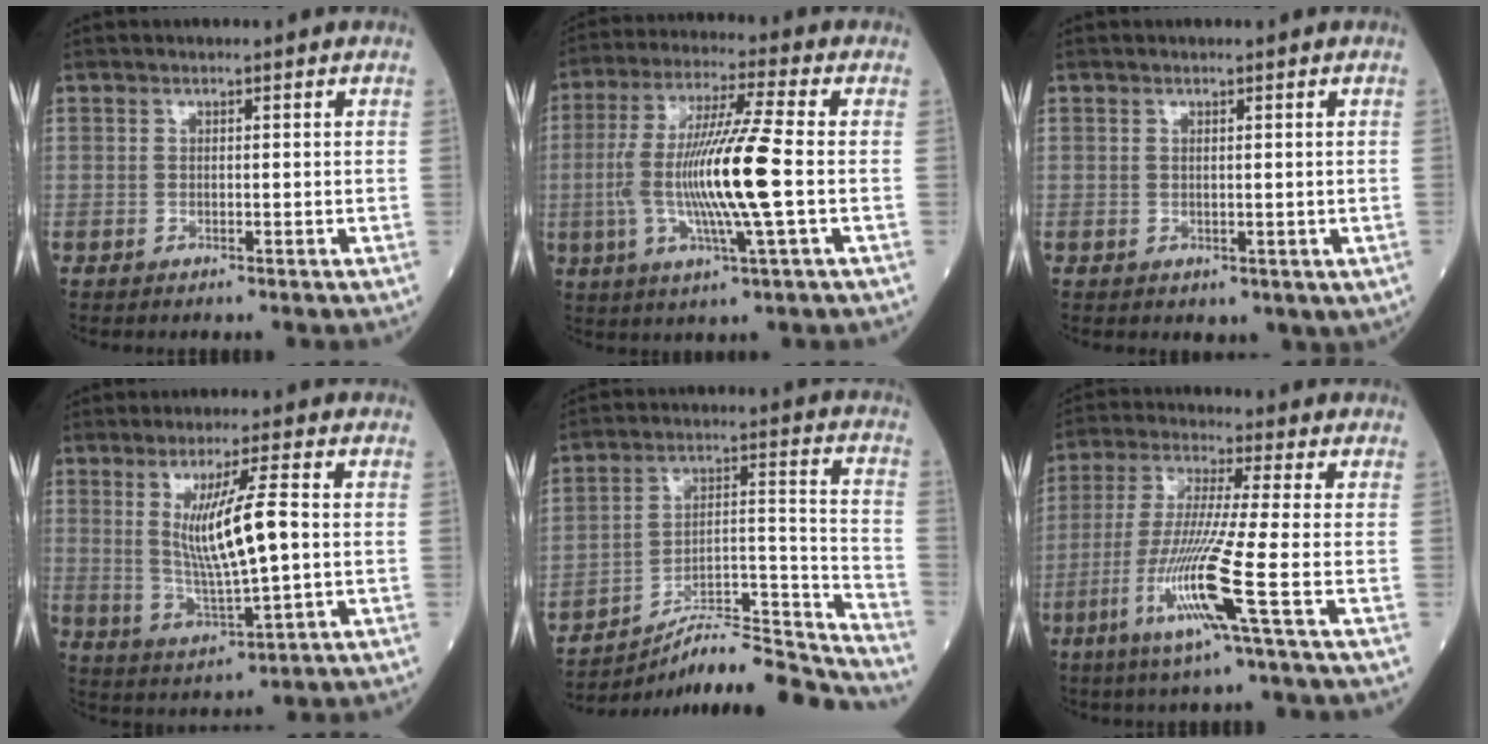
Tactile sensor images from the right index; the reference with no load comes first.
{"total": 13.7, "force": [-1.3, -0.2, 13.6], "torque": [-0.268, 0.000, -0.028]}
{"total": 2.6, "force": [0.1, 1.5, 2.1], "torque": [-0.031, -0.006, 0.013]}
{"total": 10.2, "force": [1.2, 0.6, 10.1], "torque": [-0.193, -0.010, 0.030]}
{"total": 18.8, "force": [-17.9, 0.1, 5.7], "torque": [-0.071, 0.040, -0.279]}
{"total": 11.8, "force": [-4.4, -1.9, 10.7], "torque": [-0.219, -0.026, -0.090]}